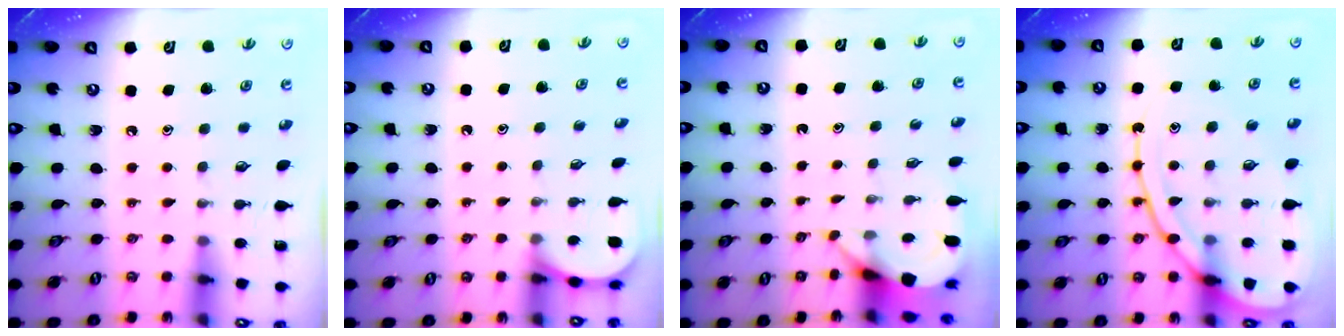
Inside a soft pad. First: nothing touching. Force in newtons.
{"total": 1.4, "press": 1.4, "slide": 0.1}
{"total": 3.8, "press": 3.8, "slide": 0.3}
{"total": 14.1, "press": 14.1, "slide": 1.1}